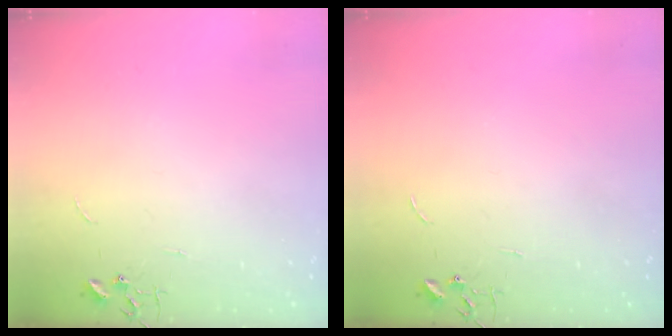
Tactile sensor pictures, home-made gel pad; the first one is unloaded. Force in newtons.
{"total": 0.0}